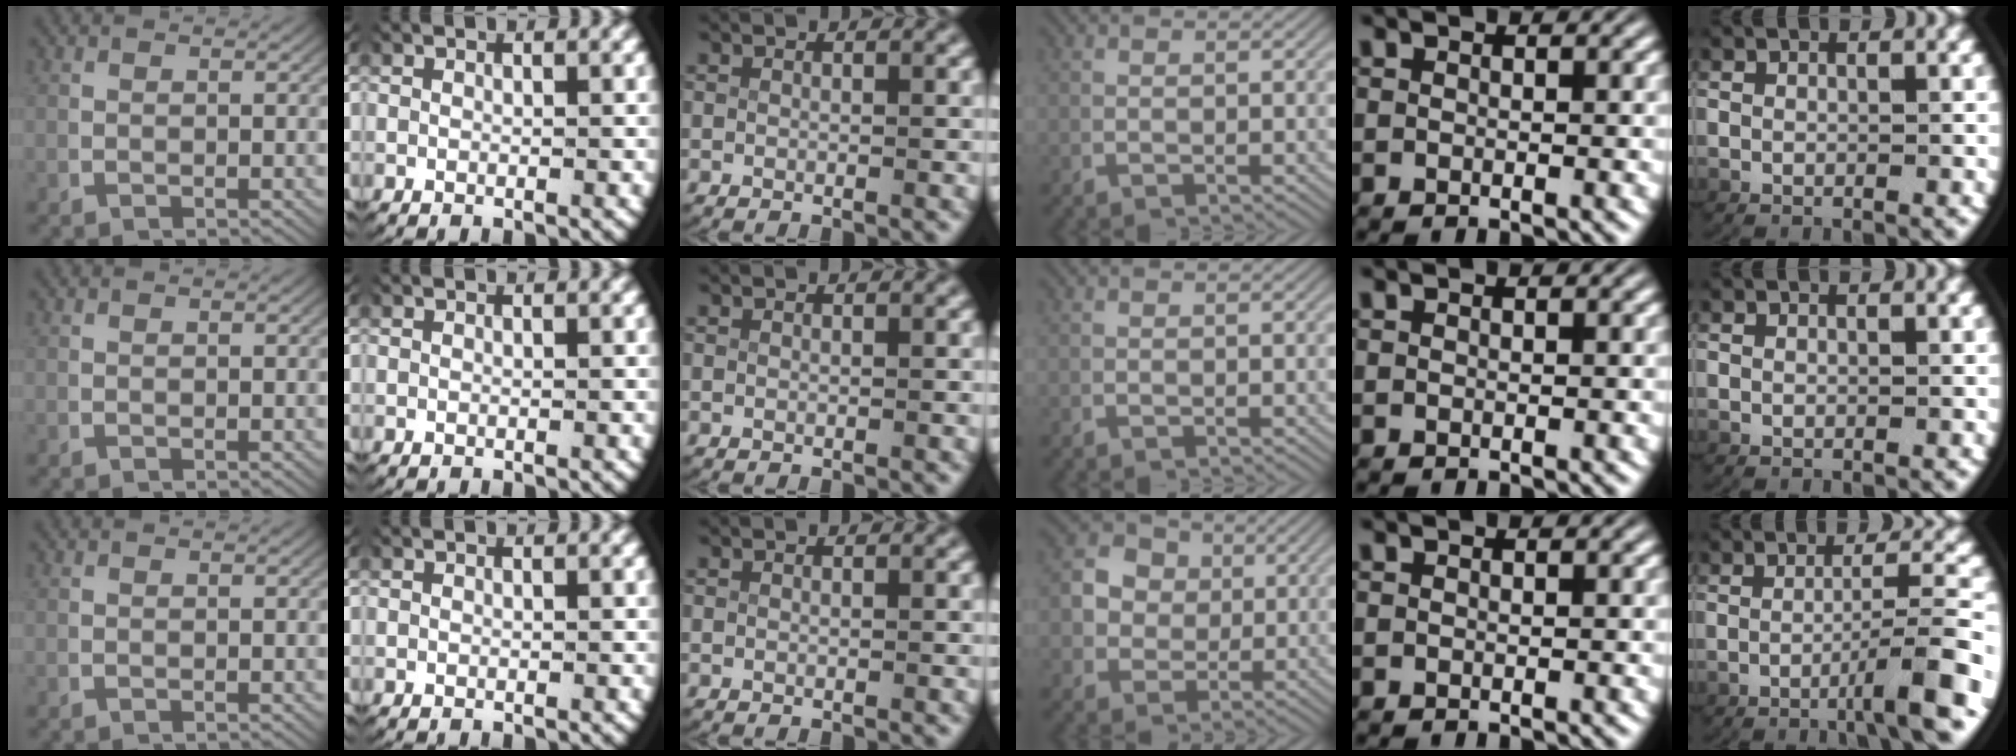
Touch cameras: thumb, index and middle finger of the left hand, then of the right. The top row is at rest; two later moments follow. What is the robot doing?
{"motion": "lift_and_place", "object": "paper towel"}